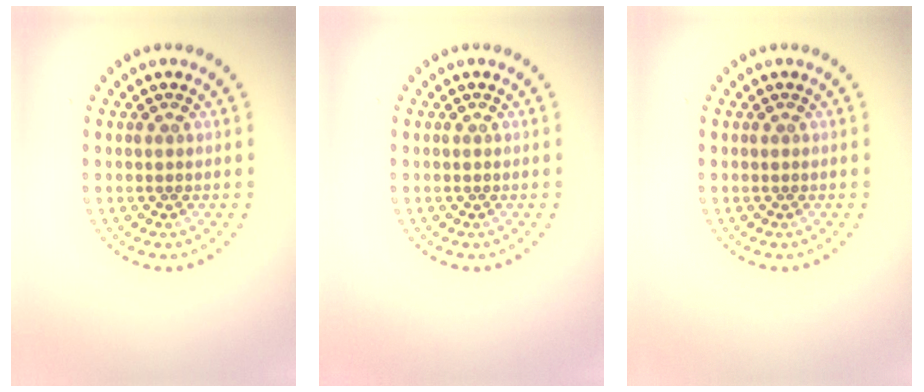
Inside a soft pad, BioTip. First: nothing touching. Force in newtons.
{"total": 0.0}
{"total": 0.0}